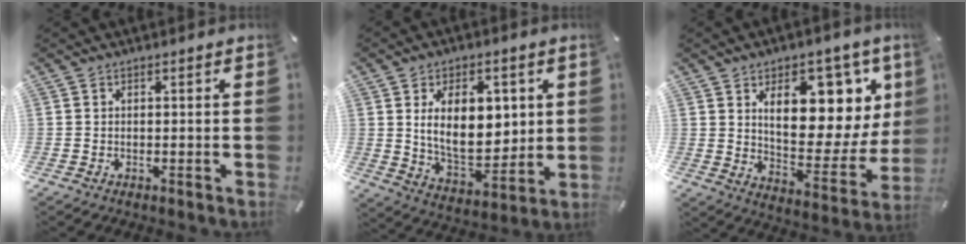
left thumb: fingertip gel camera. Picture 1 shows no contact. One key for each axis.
{"total": 15.2, "fx": 3.4, "fy": 9.2, "fz": 11.6, "tx": -0.188, "ty": -0.008, "tz": 0.057}
{"total": 17.3, "fx": 8.6, "fy": 9.8, "fz": 11.4, "tx": -0.149, "ty": -0.070, "tz": 0.148}